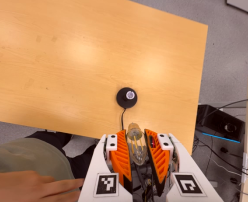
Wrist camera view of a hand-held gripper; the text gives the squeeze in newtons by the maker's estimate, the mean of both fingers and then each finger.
{"total": 20.5, "left": 23.2, "right": 17.8}